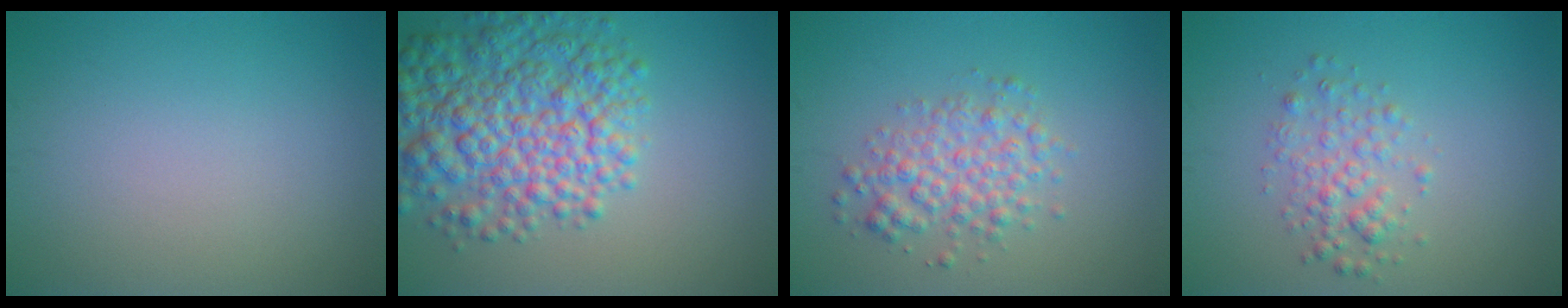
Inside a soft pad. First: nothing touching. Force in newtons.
{"total": 8.9, "press": 8.9, "slide": 0.3}
{"total": 3.5, "press": 3.5, "slide": 0.1}
{"total": 2.5, "press": 2.5, "slide": 0.1}